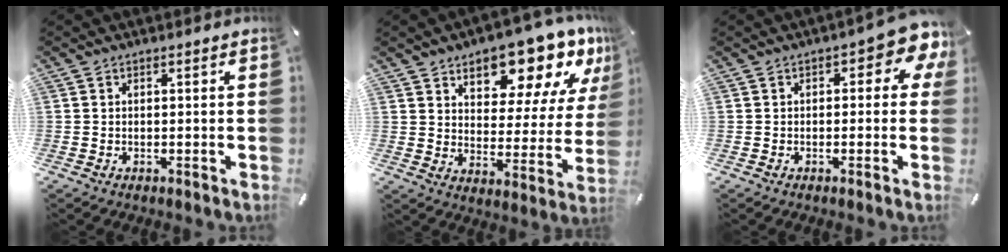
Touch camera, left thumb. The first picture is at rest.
{"total": 15.9, "force": [12.7, 6.7, 7.0], "torque": [-0.102, -0.098, 0.214]}
{"total": 6.6, "force": [2.0, 3.2, 5.5], "torque": [-0.075, -0.007, 0.029]}